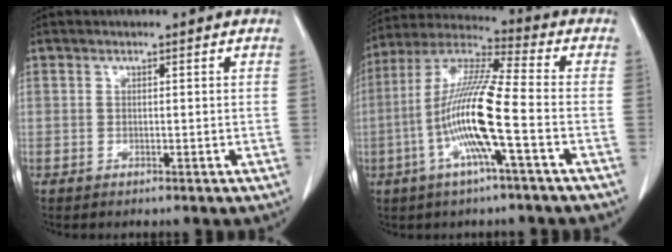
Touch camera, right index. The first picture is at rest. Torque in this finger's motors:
{"motor_torque": [2.02, -0.12, 0.49, 0.21]}